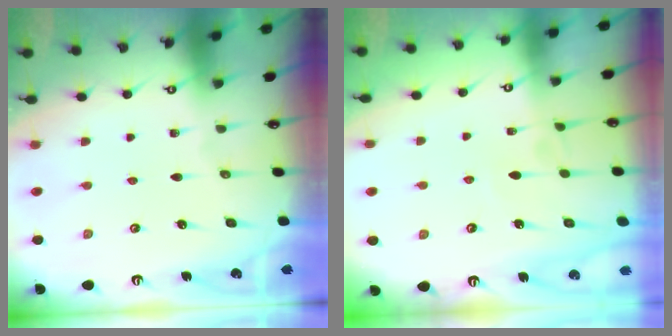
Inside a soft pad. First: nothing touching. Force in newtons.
{"total": 4.0, "press": 4.0, "slide": 0.1}